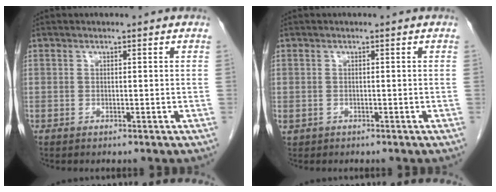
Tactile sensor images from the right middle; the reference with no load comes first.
{"total": 1.0, "force": [-0.4, 0.9, 0.2], "torque": [-0.012, 0.003, -0.001]}